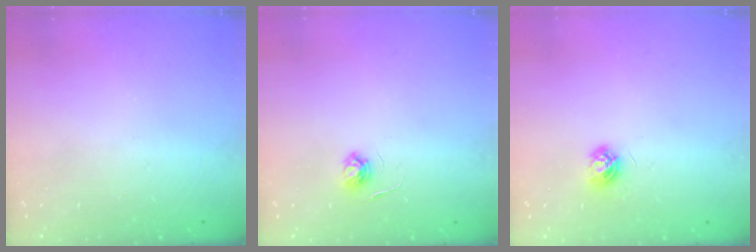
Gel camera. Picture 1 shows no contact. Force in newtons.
{"total": 3.8, "press": 3.8, "slide": 0.4}
{"total": 4.2, "press": 4.2, "slide": 0.4}